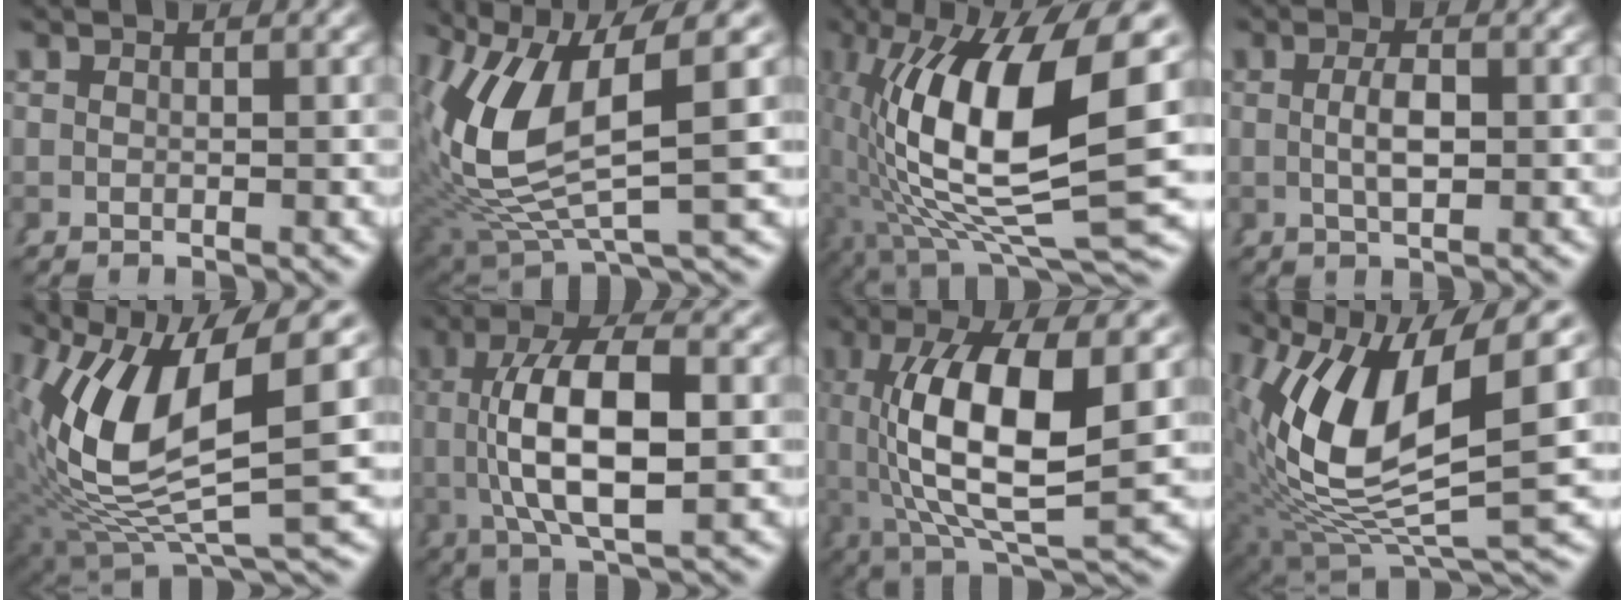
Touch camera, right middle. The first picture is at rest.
{"total": 11.1, "force": [1.2, 6.3, 9.1], "torque": [-0.184, -0.021, 0.036]}
{"total": 18.2, "force": [0.1, 8.1, 16.3], "torque": [-0.270, -0.020, 0.030]}
{"total": 2.1, "force": [0.3, 0.3, 2.1], "torque": [-0.032, 0.000, 0.009]}
{"total": 13.8, "force": [0.7, 7.4, 11.6], "torque": [-0.210, -0.030, 0.032]}
{"total": 8.8, "force": [1.0, 3.3, 8.0], "torque": [-0.138, -0.004, 0.025]}
{"total": 11.9, "force": [1.4, 4.8, 10.8], "torque": [-0.197, -0.015, 0.038]}
{"total": 15.5, "force": [0.9, 8.6, 12.8], "torque": [-0.229, -0.032, 0.037]}